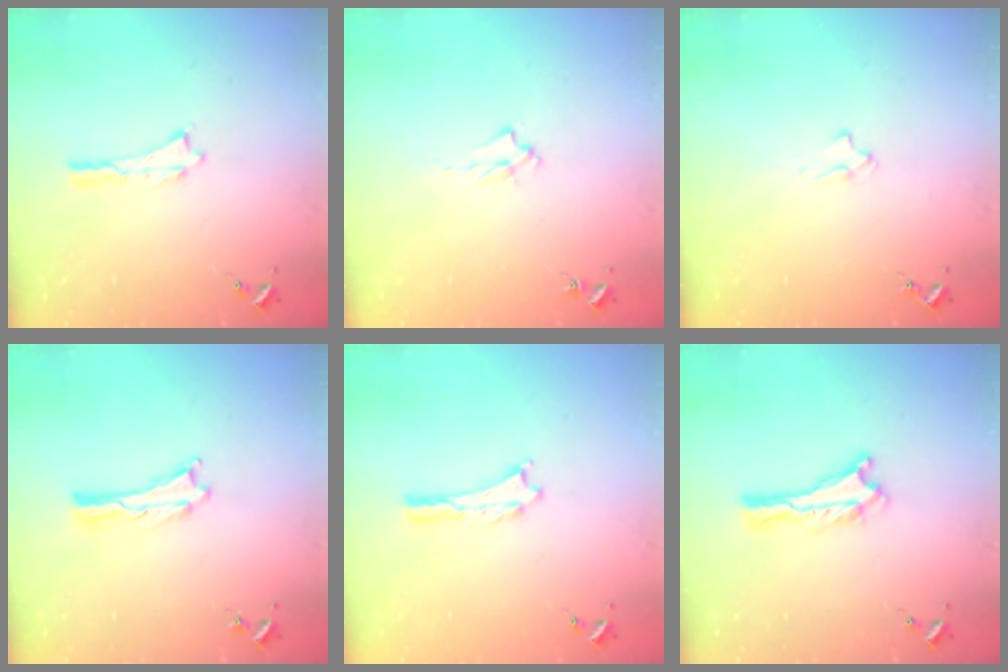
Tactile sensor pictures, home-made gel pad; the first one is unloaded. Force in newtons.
{"total": 1.7, "press": 1.6, "slide": 0.3}
{"total": 2.1, "press": 2.1, "slide": 0.3}
{"total": 0.0}
{"total": 0.0}
{"total": 0.0}